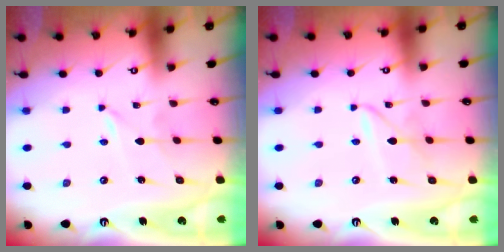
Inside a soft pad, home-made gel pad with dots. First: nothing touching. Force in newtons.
{"total": 3.0, "press": 2.9, "slide": 0.3}